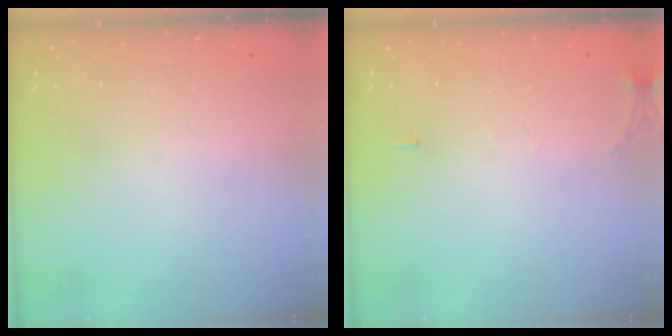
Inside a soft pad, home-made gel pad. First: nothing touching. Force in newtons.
{"total": 6.5, "press": 6.2, "slide": 1.8}